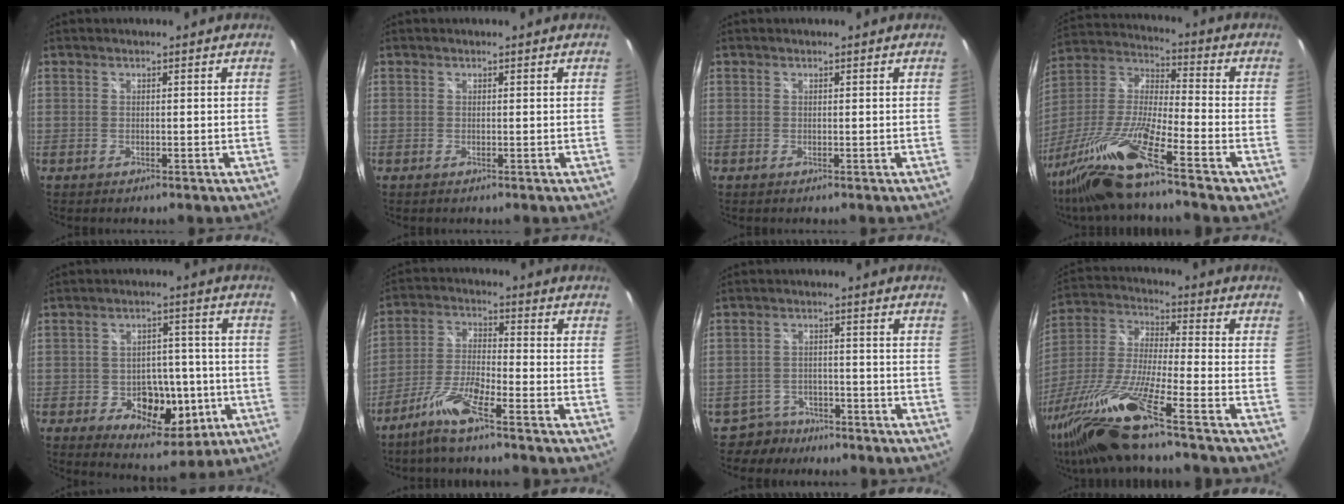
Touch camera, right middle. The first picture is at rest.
{"total": 0.0}
{"total": 0.0}
{"total": 17.4, "force": [-12.0, 1.0, 12.5], "torque": [-0.251, -0.030, -0.235]}
{"total": 12.2, "force": [-4.0, 8.4, 7.9], "torque": [-0.126, 0.007, -0.043]}
{"total": 7.6, "force": [-5.7, 0.2, 5.0], "torque": [-0.111, 0.001, -0.112]}
{"total": 5.2, "force": [-4.2, 3.1, 0.1], "torque": [-0.013, 0.014, -0.067]}
{"total": 18.9, "force": [-14.1, -0.6, 12.6], "torque": [-0.257, -0.036, -0.272]}